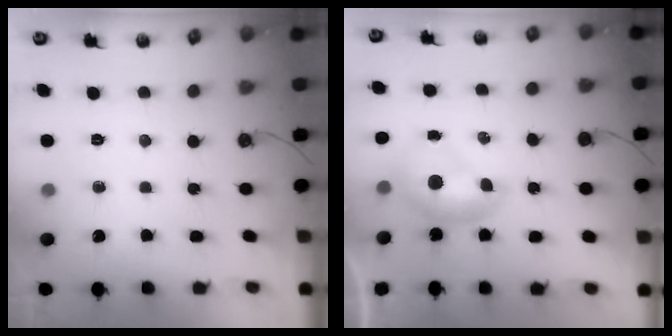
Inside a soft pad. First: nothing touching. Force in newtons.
{"total": 0.0}